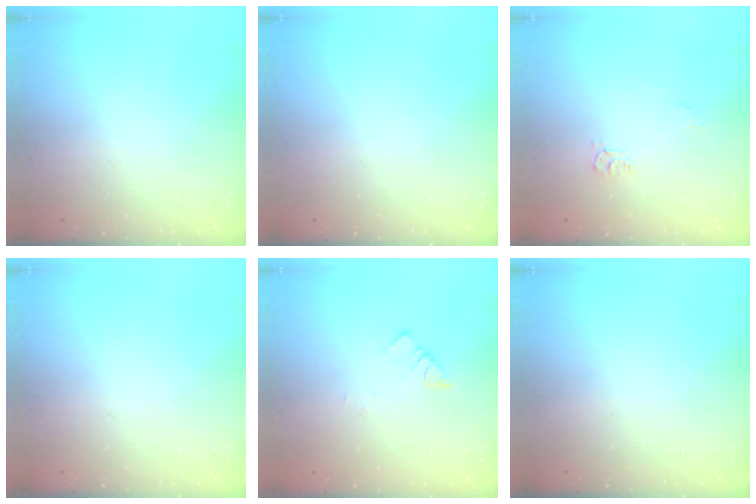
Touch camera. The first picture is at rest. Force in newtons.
{"total": 0.0}
{"total": 3.9, "press": 3.9, "slide": 0.6}
{"total": 0.0}
{"total": 2.8, "press": 2.8, "slide": 0.3}
{"total": 0.0}